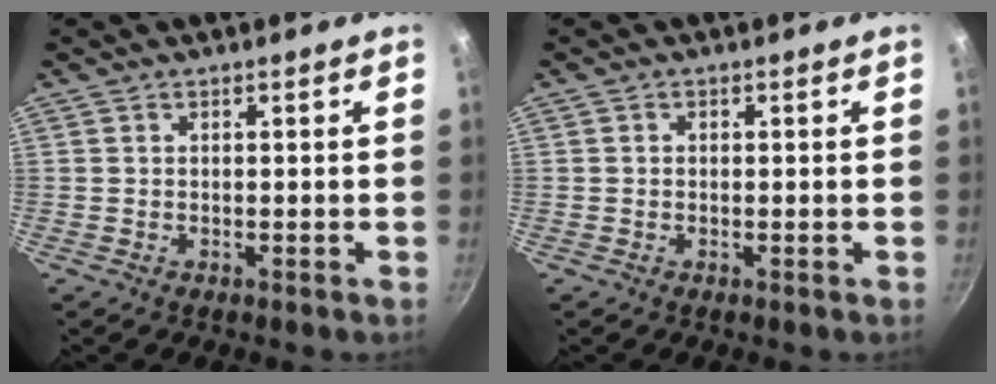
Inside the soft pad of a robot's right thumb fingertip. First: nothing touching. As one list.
[{"total": 0.6, "force": [0.0, 0.6, 0.2], "torque": [-0.004, 0.004, 0.000]}]